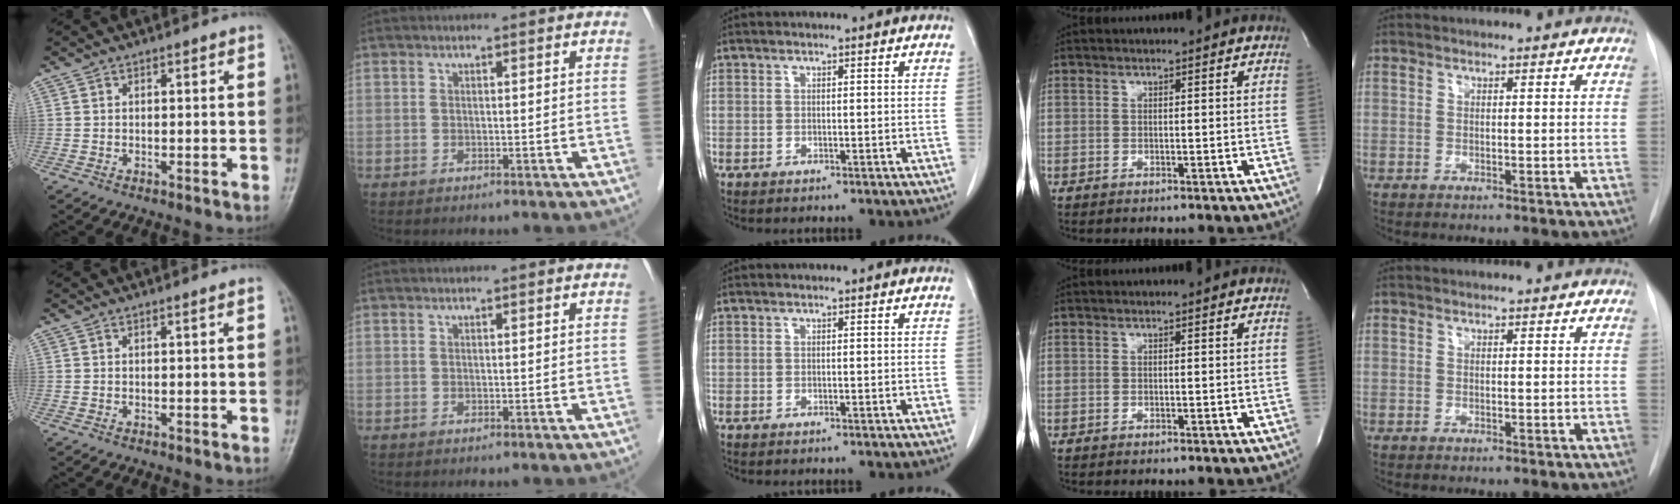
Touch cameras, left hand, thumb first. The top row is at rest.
{}